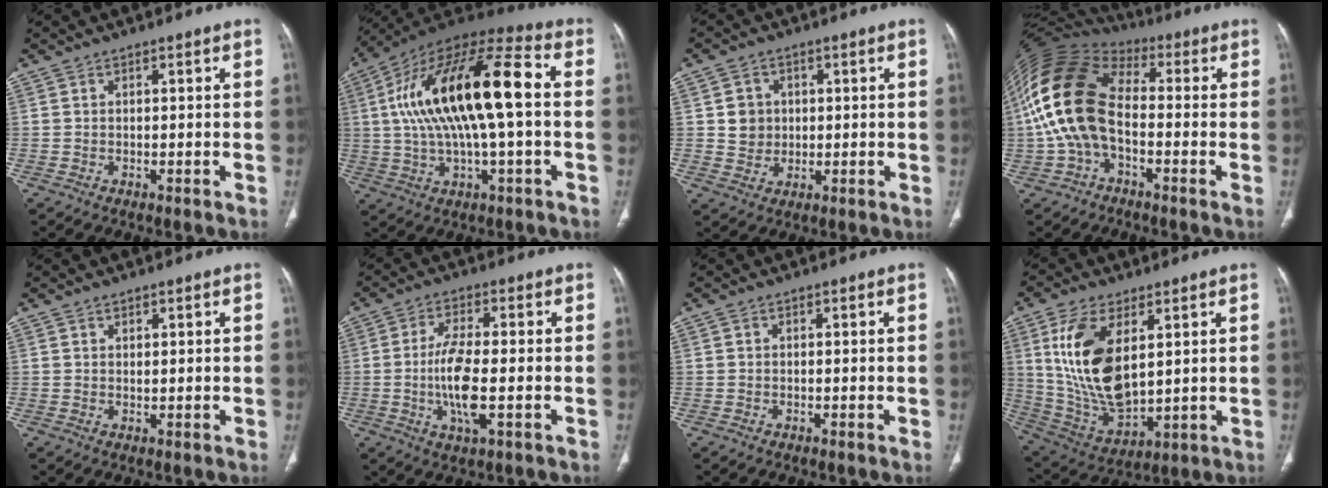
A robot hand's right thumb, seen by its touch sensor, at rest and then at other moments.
{"total": 24.5, "force": [1.9, 8.5, 22.9], "torque": [-0.425, 0.035, 0.023]}
{"total": 5.1, "force": [0.8, 4.8, 1.7], "torque": [-0.004, 0.000, 0.017]}
{"total": 16.8, "force": [-1.4, 10.2, 13.2], "torque": [-0.267, 0.033, -0.036]}
{"total": 1.0, "force": [0.8, 0.5, 0.4], "torque": [0.000, -0.005, 0.012]}
{"total": 9.0, "force": [-1.4, 2.5, 8.5], "torque": [-0.176, -0.003, -0.028]}
{"total": 0.0}
{"total": 17.2, "force": [5.0, 8.6, 14.1], "torque": [-0.271, -0.024, 0.112]}